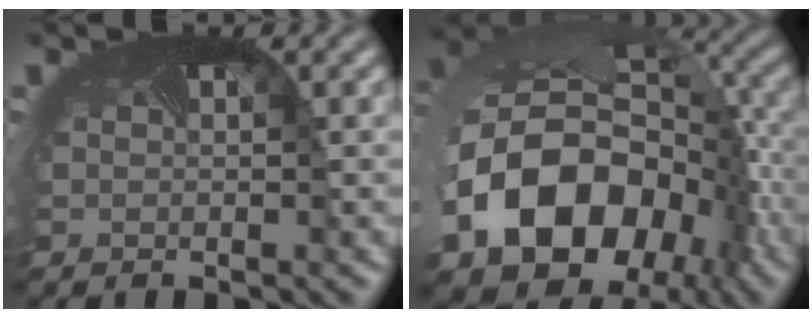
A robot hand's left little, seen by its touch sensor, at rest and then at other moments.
{"total": 18.0, "force": [-5.6, 14.1, 9.7], "torque": [-0.238, -0.045, -0.089]}